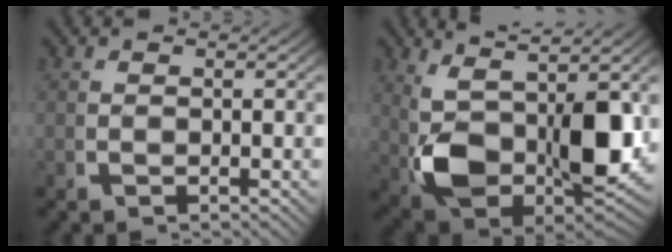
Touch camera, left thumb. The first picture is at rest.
{"total": 13.4, "force": [0.7, 7.6, 11.0], "torque": [-0.221, -0.052, 0.036]}